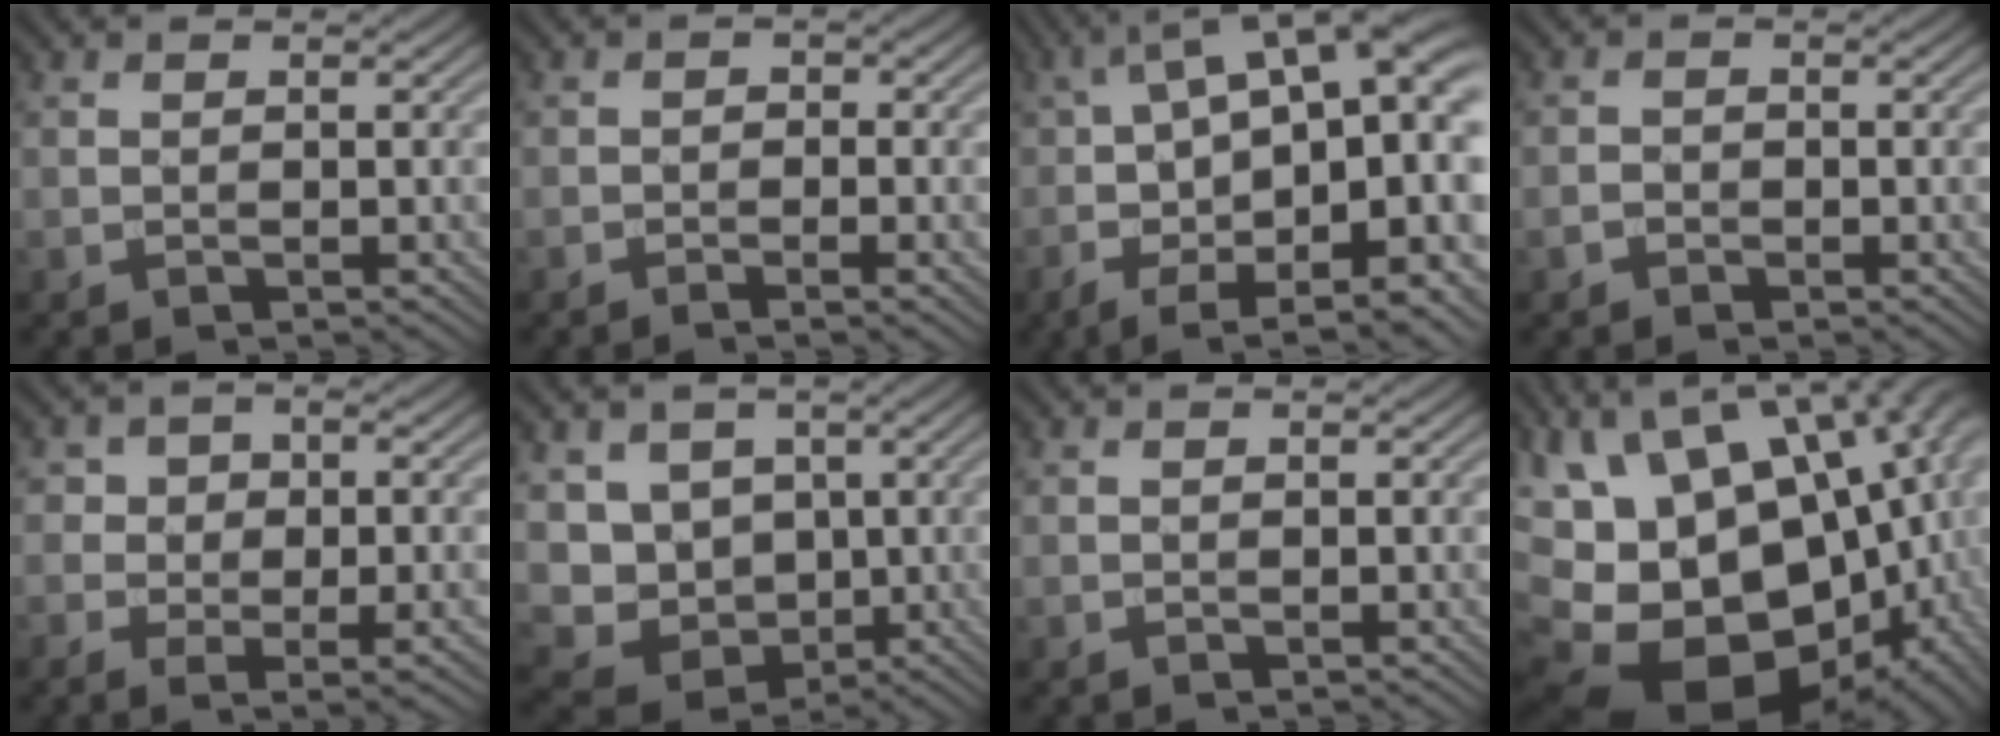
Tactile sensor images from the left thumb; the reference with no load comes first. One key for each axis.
{"total": 2.0, "fx": -1.2, "fy": 0.8, "fz": 1.5, "tx": -0.022, "ty": 0.001, "tz": -0.023}
{"total": 17.5, "fx": 0.0, "fy": 8.2, "fz": 15.5, "tx": -0.243, "ty": 0.013, "tz": 0.006}
{"total": 1.3, "fx": -0.8, "fy": 0.9, "fz": 0.4, "tx": -0.005, "ty": 0.001, "tz": -0.017}
{"total": 7.3, "fx": -1.8, "fy": 4.9, "fz": 5.1, "tx": -0.069, "ty": -0.010, "tz": -0.020}
{"total": 7.4, "fx": 0.5, "fy": 6.7, "fz": 3.1, "tx": -0.080, "ty": -0.028, "tz": 0.003}
{"total": 0.0}
{"total": 22.1, "fx": -1.4, "fy": 13.7, "fz": 17.2, "tx": -0.306, "ty": -0.013, "tz": 0.012}